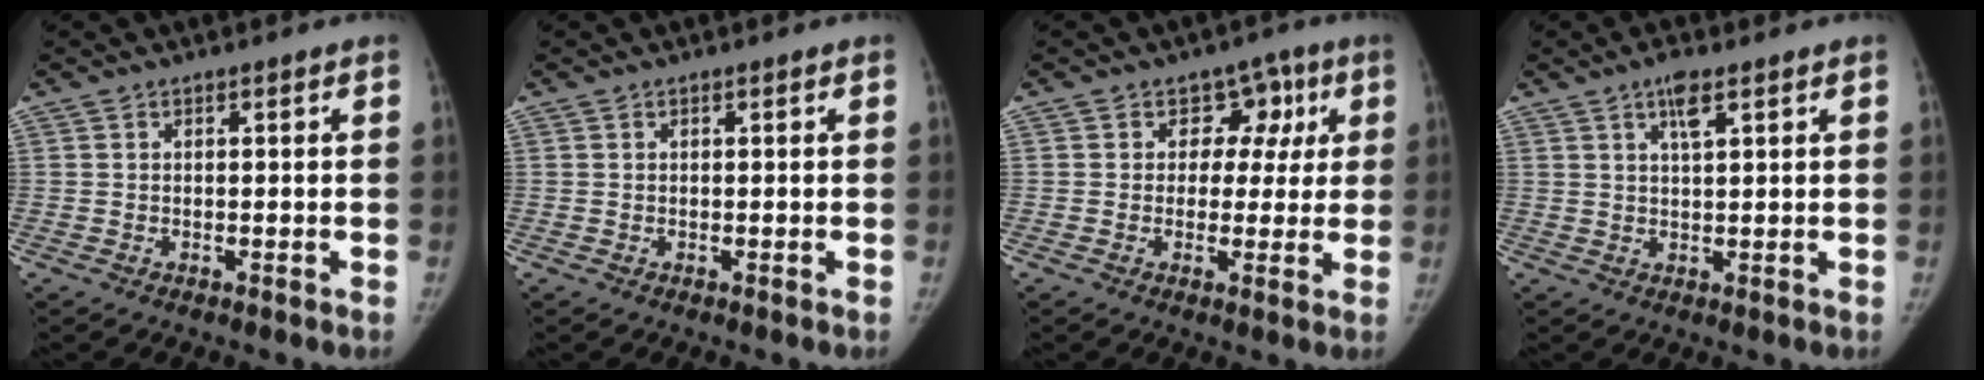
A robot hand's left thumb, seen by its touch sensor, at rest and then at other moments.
{"total": 0.0}
{"total": 6.9, "force": [1.9, 5.9, 3.1], "torque": [0.010, 0.004, 0.016]}
{"total": 3.9, "force": [2.1, 1.0, 3.1], "torque": [-0.055, -0.006, 0.038]}